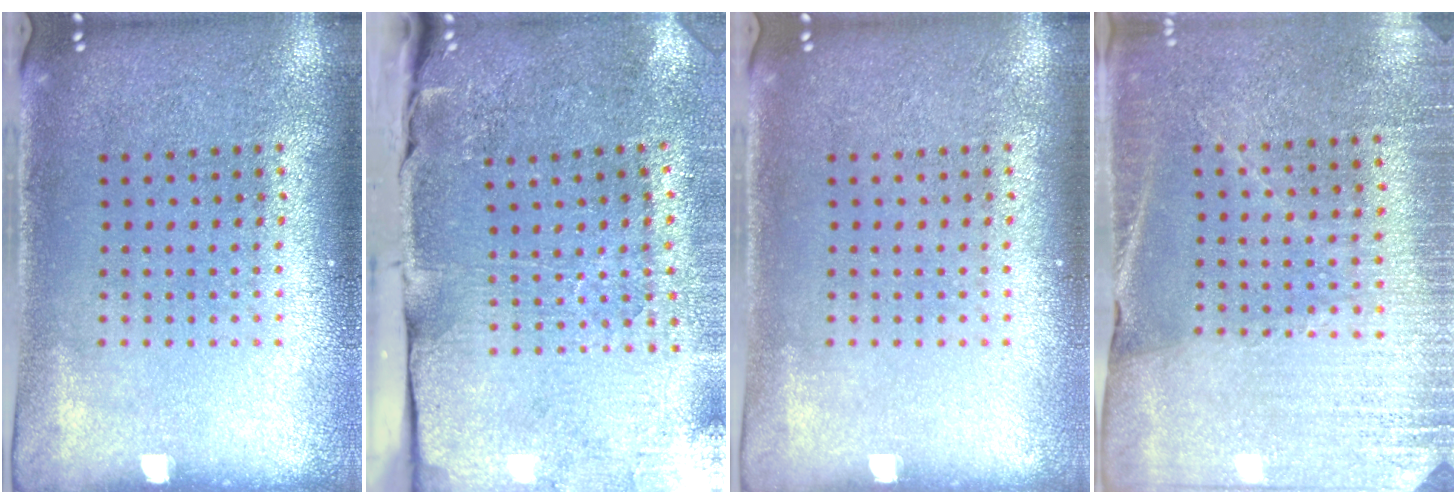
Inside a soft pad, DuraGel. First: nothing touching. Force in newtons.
{"total": 4.2, "press": 3.7, "slide": 2.1}
{"total": 0.0}
{"total": 2.7, "press": 2.6, "slide": 0.3}